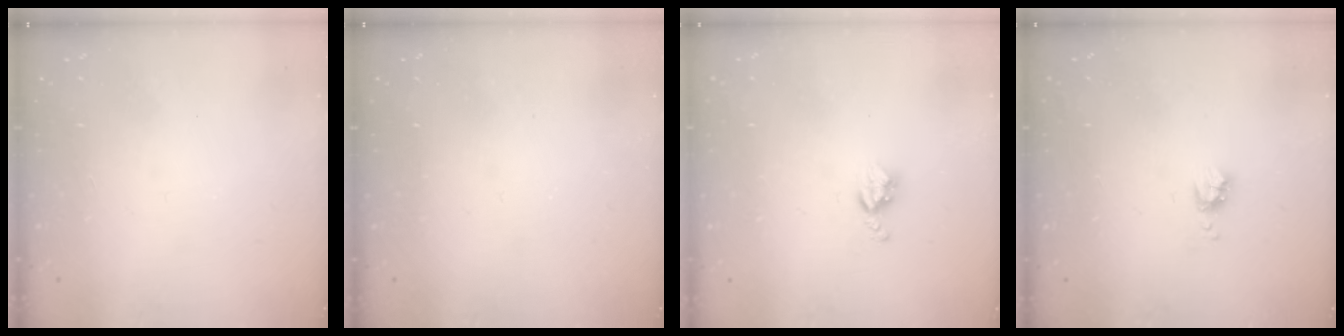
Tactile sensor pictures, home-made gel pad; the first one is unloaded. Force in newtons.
{"total": 0.0}
{"total": 5.1, "press": 5.1, "slide": 0.7}
{"total": 4.1, "press": 4.0, "slide": 0.5}